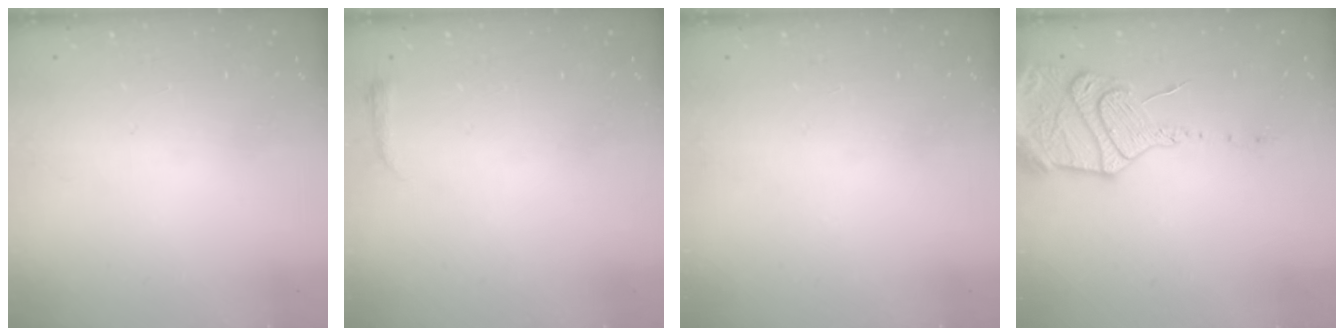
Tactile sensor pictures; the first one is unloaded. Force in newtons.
{"total": 3.0, "press": 2.9, "slide": 0.6}
{"total": 0.0}
{"total": 17.0, "press": 16.9, "slide": 1.6}